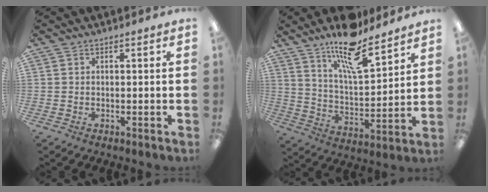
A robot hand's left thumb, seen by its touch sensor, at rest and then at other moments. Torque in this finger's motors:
{"motor_torque": [0.19, 0.18, 1.52, -1.25, 0.10]}